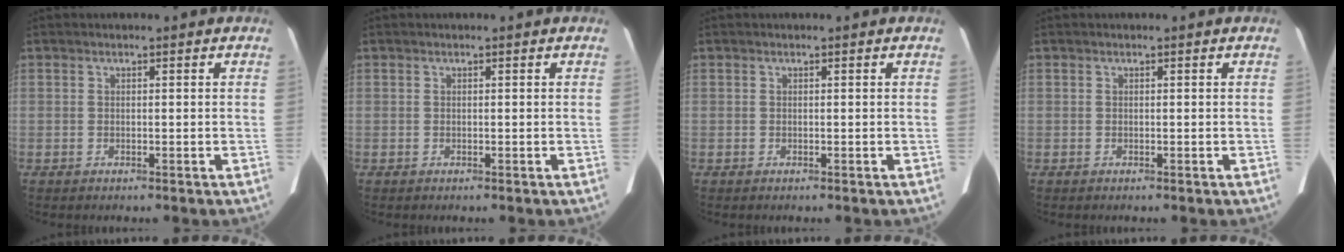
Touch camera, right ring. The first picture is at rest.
{"total": 0.0}
{"total": 0.0}
{"total": 0.0}